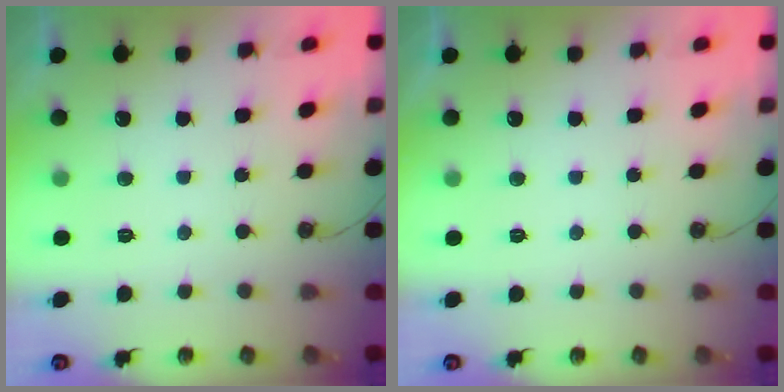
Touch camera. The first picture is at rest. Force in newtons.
{"total": 0.0}